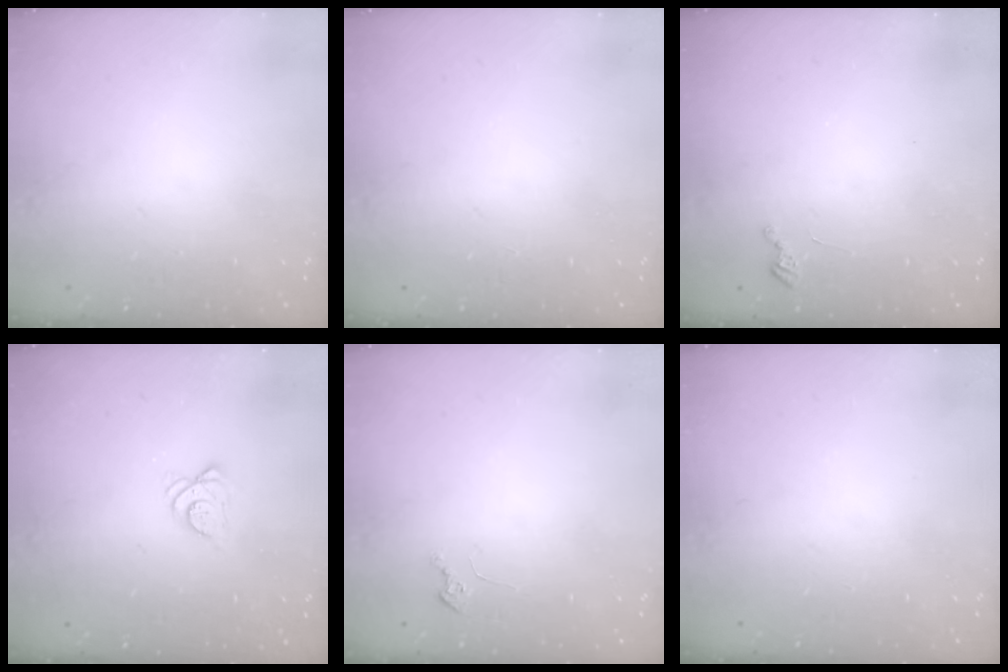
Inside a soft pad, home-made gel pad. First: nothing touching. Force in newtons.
{"total": 0.0}
{"total": 2.7, "press": 2.7, "slide": 0.4}
{"total": 4.6, "press": 4.6, "slide": 0.4}
{"total": 1.9, "press": 1.9, "slide": 0.3}
{"total": 0.0}